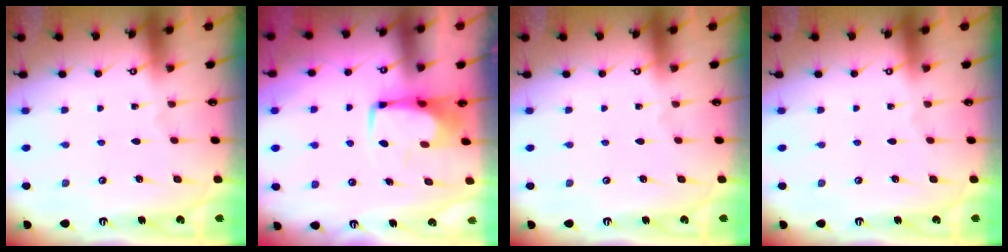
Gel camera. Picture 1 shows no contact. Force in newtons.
{"total": 0.0}
{"total": 0.0}
{"total": 0.0}